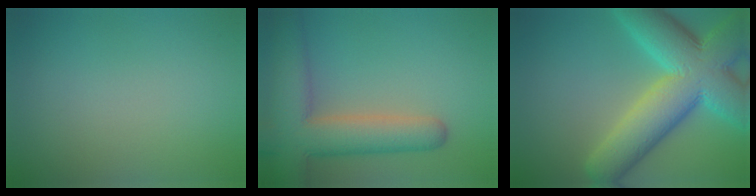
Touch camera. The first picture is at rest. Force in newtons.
{"total": 9.1, "press": 9.0, "slide": 0.5}
{"total": 12.5, "press": 12.5, "slide": 0.4}